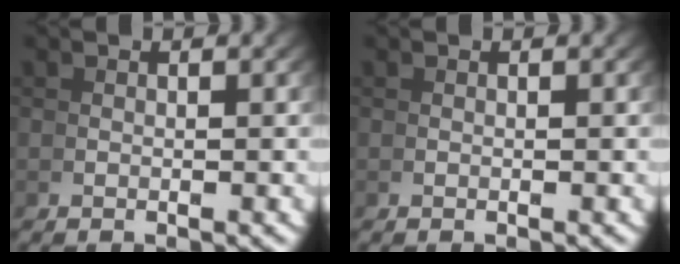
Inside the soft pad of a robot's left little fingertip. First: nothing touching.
{"total": 0.0}